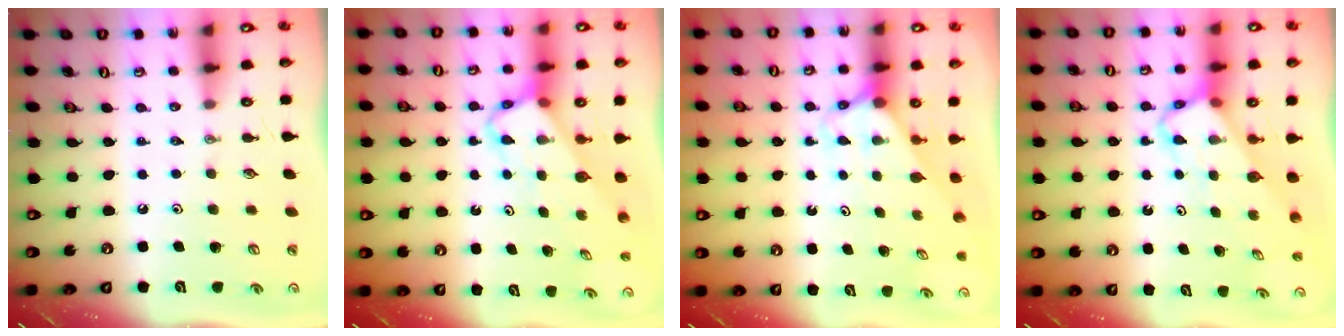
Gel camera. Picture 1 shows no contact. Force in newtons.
{"total": 3.9, "press": 3.9, "slide": 0.3}
{"total": 2.7, "press": 2.7, "slide": 0.2}
{"total": 3.9, "press": 3.9, "slide": 0.3}